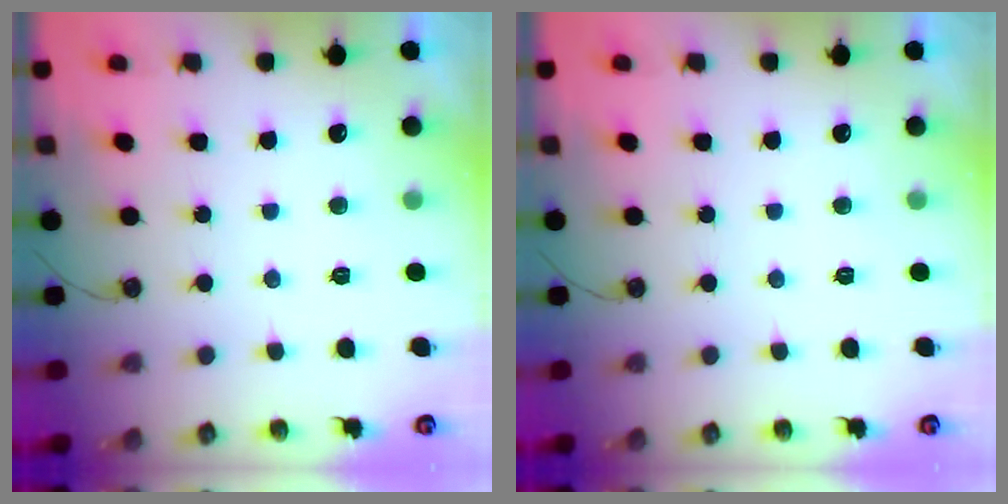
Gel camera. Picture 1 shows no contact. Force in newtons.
{"total": 0.0}